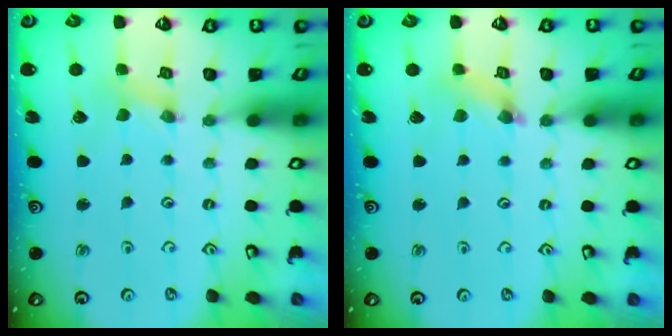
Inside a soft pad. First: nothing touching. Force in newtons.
{"total": 2.7, "press": 2.7, "slide": 0.3}